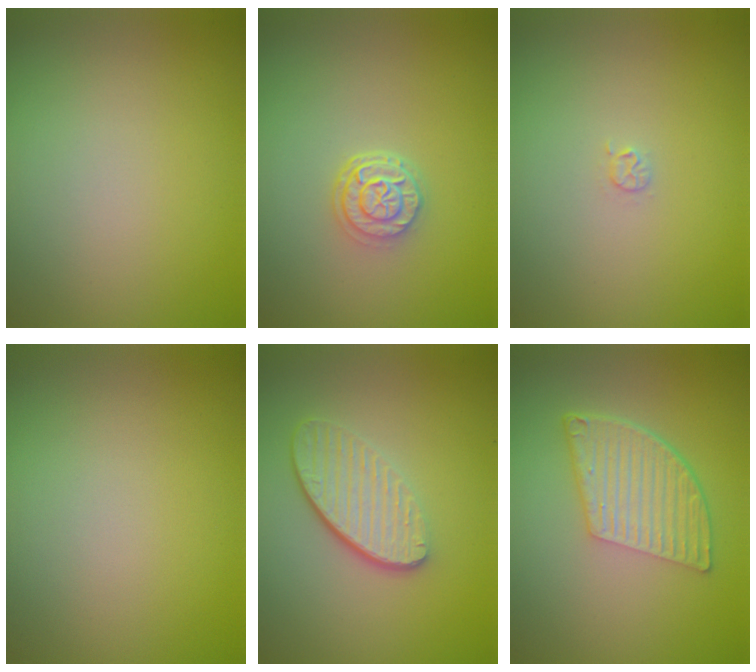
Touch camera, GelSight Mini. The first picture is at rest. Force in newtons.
{"total": 2.7, "press": 2.2, "slide": 1.6}
{"total": 0.7, "press": 0.7, "slide": 0.1}
{"total": 0.0}
{"total": 4.1, "press": 3.0, "slide": 2.9}
{"total": 5.5, "press": 3.8, "slide": 4.1}